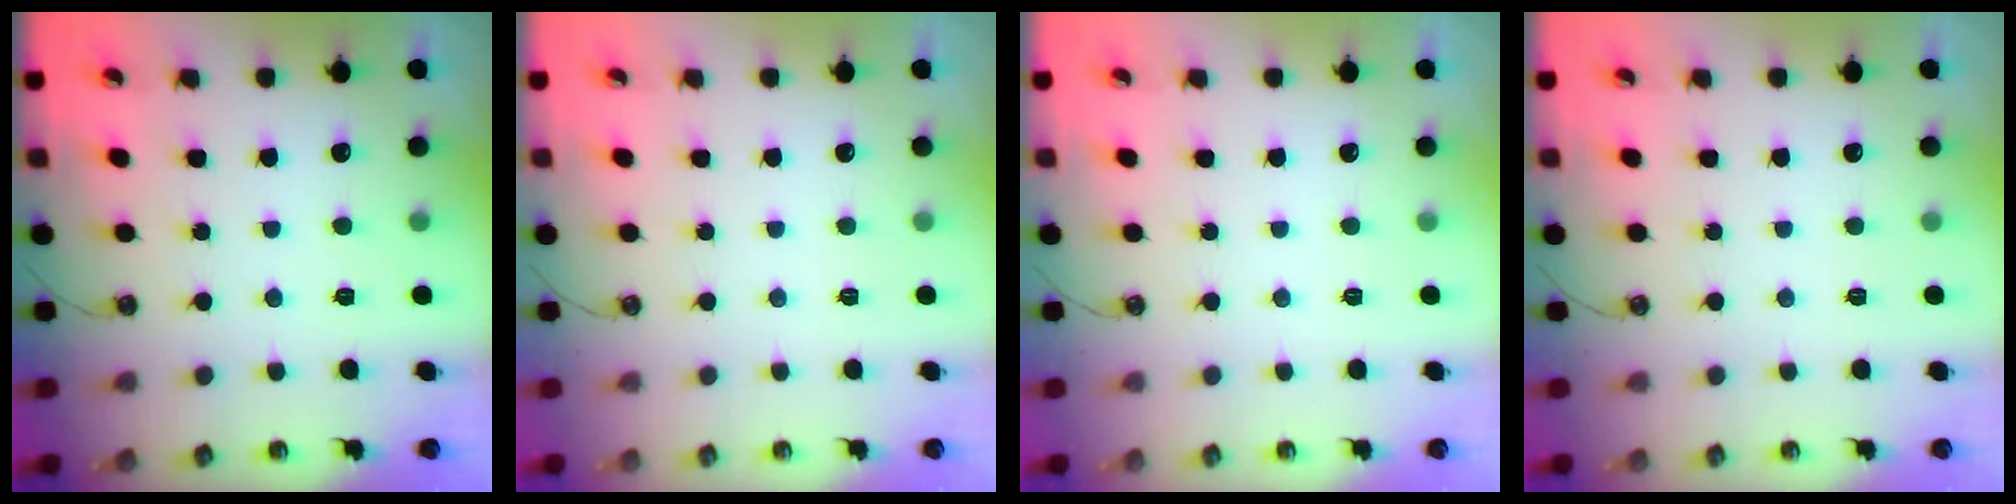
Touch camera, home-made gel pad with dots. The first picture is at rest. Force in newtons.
{"total": 0.0}
{"total": 0.0}
{"total": 0.0}